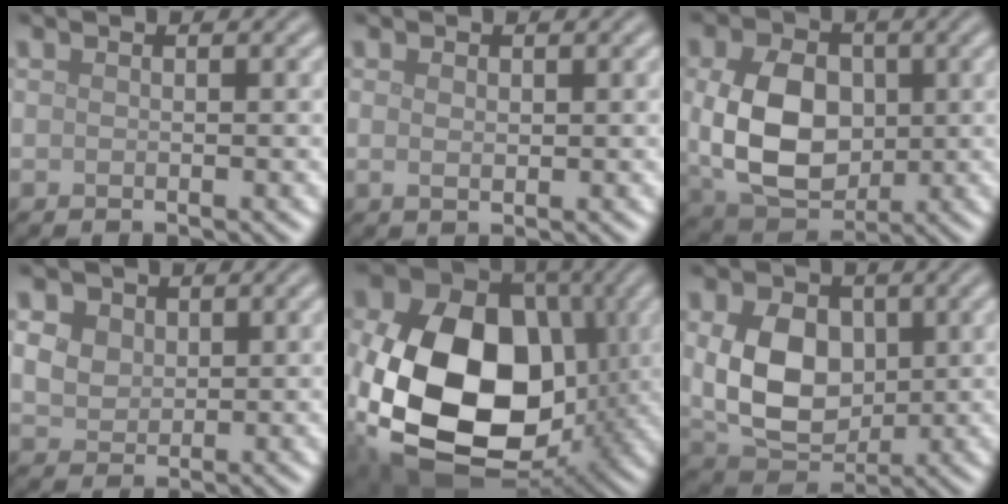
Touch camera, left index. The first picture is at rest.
{"total": 1.0, "force": [0.3, 0.6, 0.7], "torque": [-0.013, -0.001, 0.008]}
{"total": 9.1, "force": [0.2, 6.5, 6.4], "torque": [-0.147, -0.010, 0.012]}
{"total": 7.0, "force": [3.2, 5.2, 3.4], "torque": [-0.081, 0.027, 0.041]}
{"total": 18.1, "force": [-1.2, 13.0, 12.5], "torque": [-0.260, -0.036, -0.020]}
{"total": 8.1, "force": [0.7, 5.8, 5.6], "torque": [-0.119, -0.006, 0.016]}